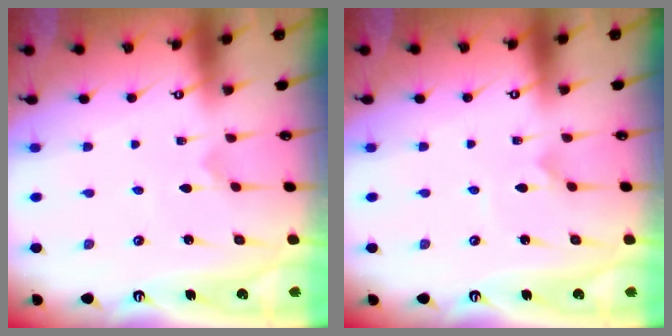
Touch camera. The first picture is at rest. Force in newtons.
{"total": 1.3, "press": 1.3, "slide": 0.1}